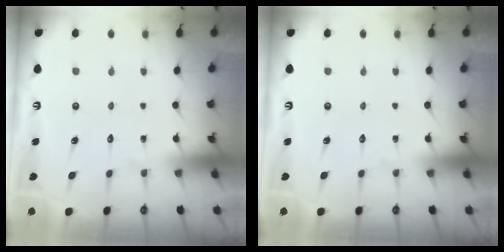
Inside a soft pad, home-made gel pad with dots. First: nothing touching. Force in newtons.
{"total": 0.0}